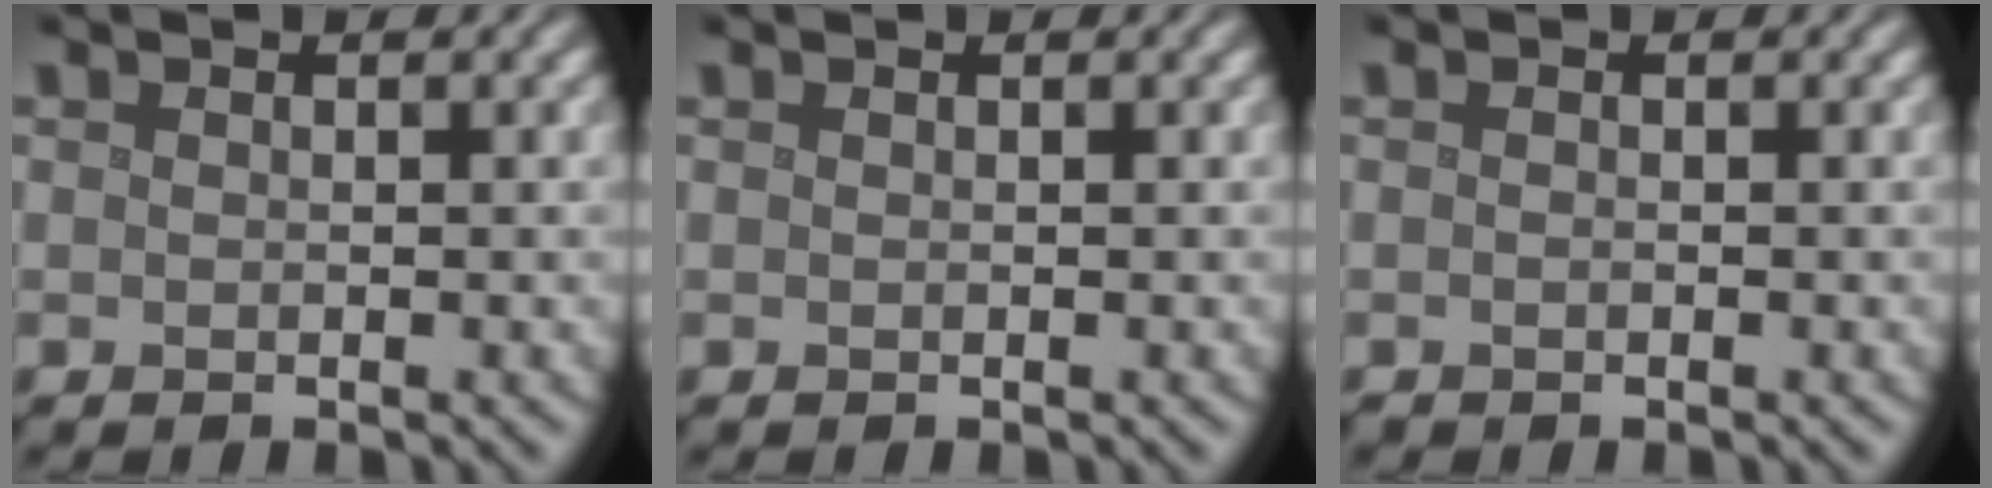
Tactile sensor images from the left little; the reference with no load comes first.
{"total": 0.0}
{"total": 0.0}